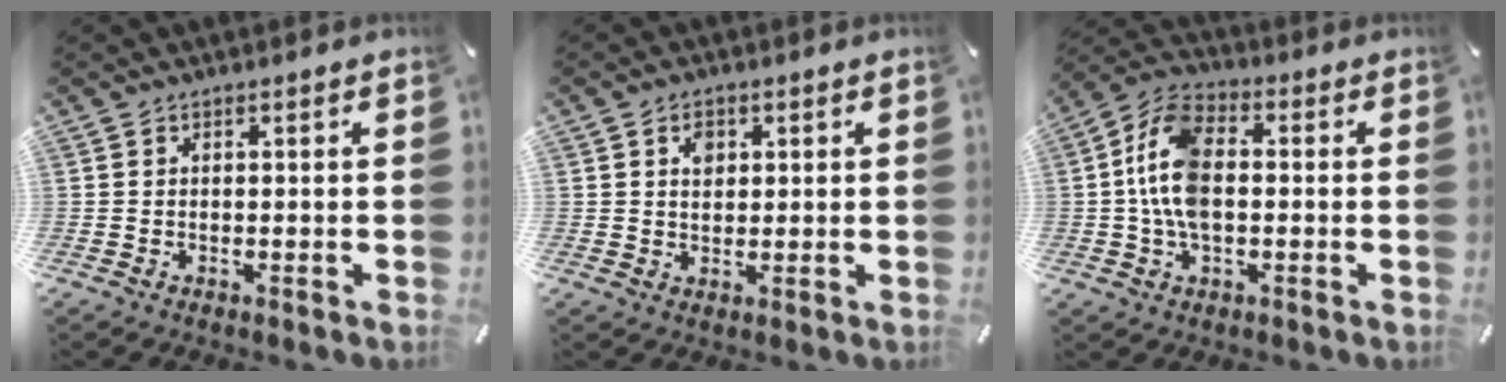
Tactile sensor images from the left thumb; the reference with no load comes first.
{"total": 3.1, "force": [1.0, 2.6, 1.4], "torque": [-0.007, -0.002, 0.011]}
{"total": 11.4, "force": [-0.3, 6.9, 9.1], "torque": [-0.198, 0.008, -0.006]}